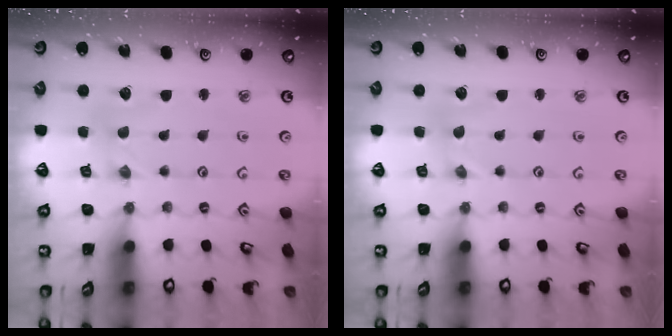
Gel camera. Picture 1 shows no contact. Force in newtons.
{"total": 0.0}